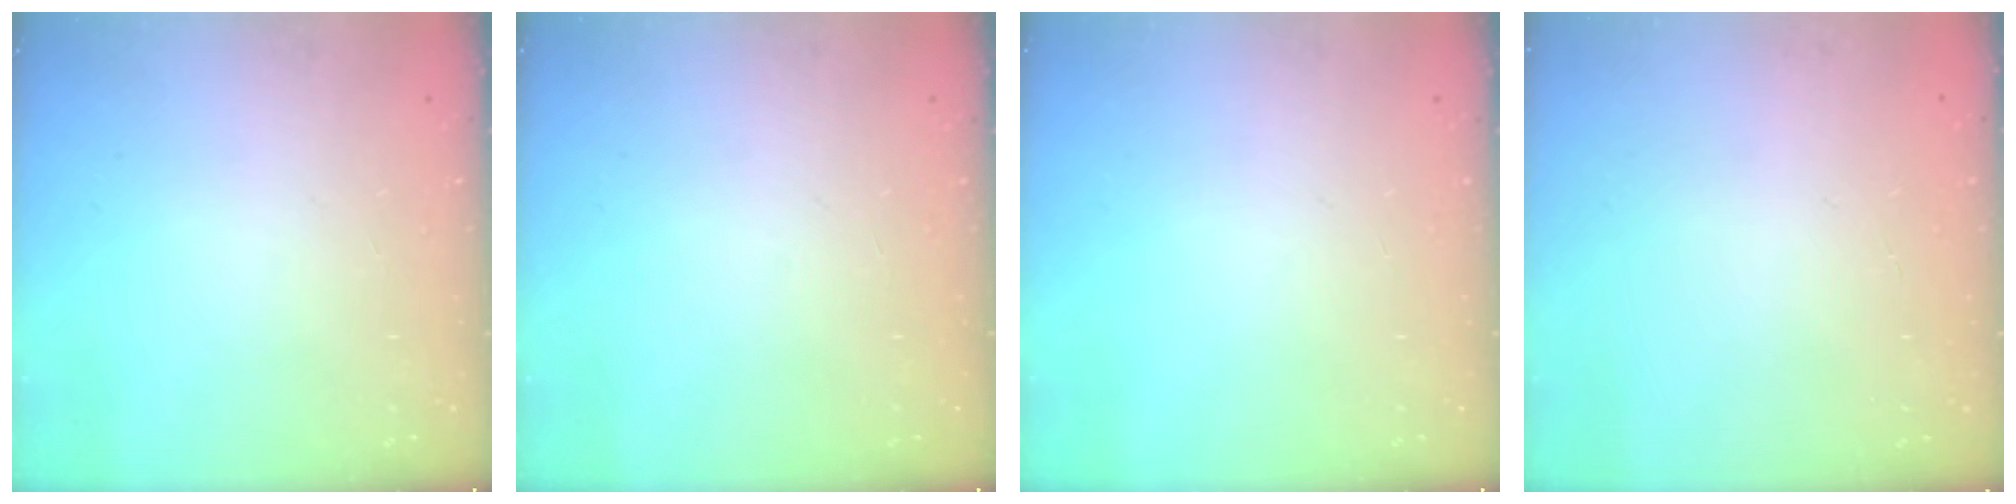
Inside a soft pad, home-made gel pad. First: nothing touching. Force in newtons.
{"total": 0.0}
{"total": 0.0}
{"total": 0.0}